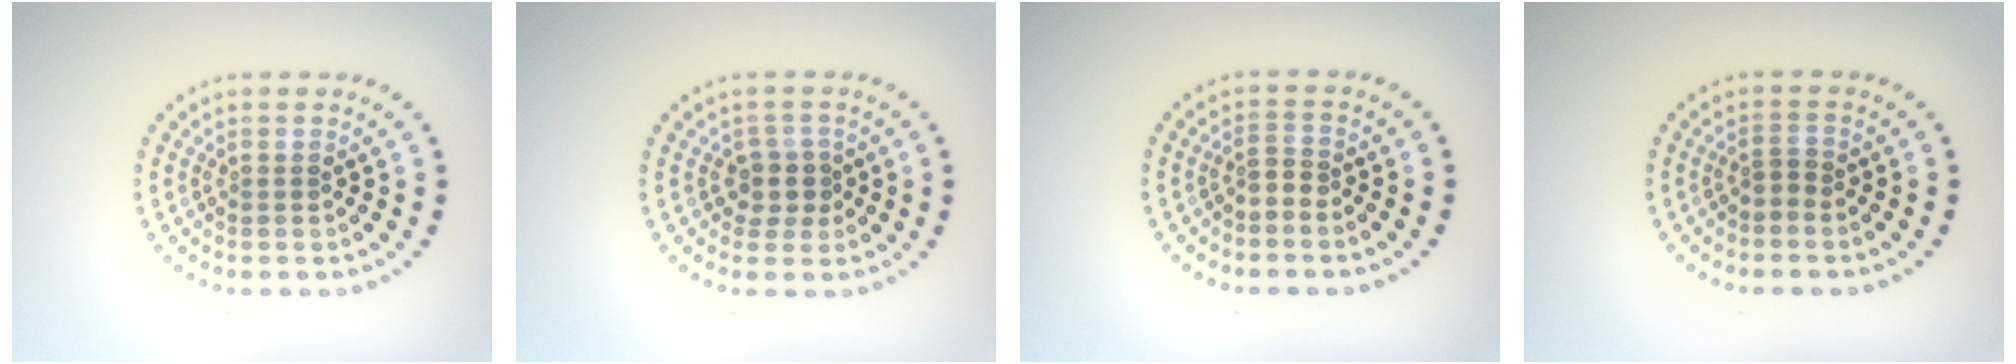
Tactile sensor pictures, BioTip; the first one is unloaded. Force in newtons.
{"total": 2.2, "press": 1.9, "slide": 1.1}
{"total": 1.2, "press": 0.7, "slide": 1.0}
{"total": 1.3, "press": 0.9, "slide": 0.9}